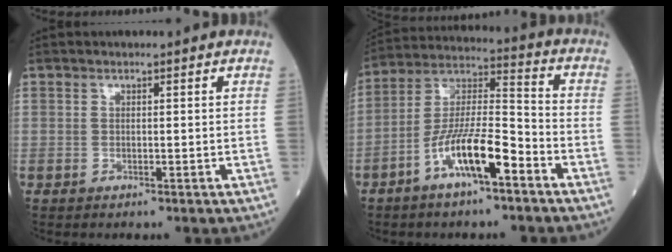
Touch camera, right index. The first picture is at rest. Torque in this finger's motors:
{"motor_torque": [1.51, -0.63, 0.84, 0.21]}